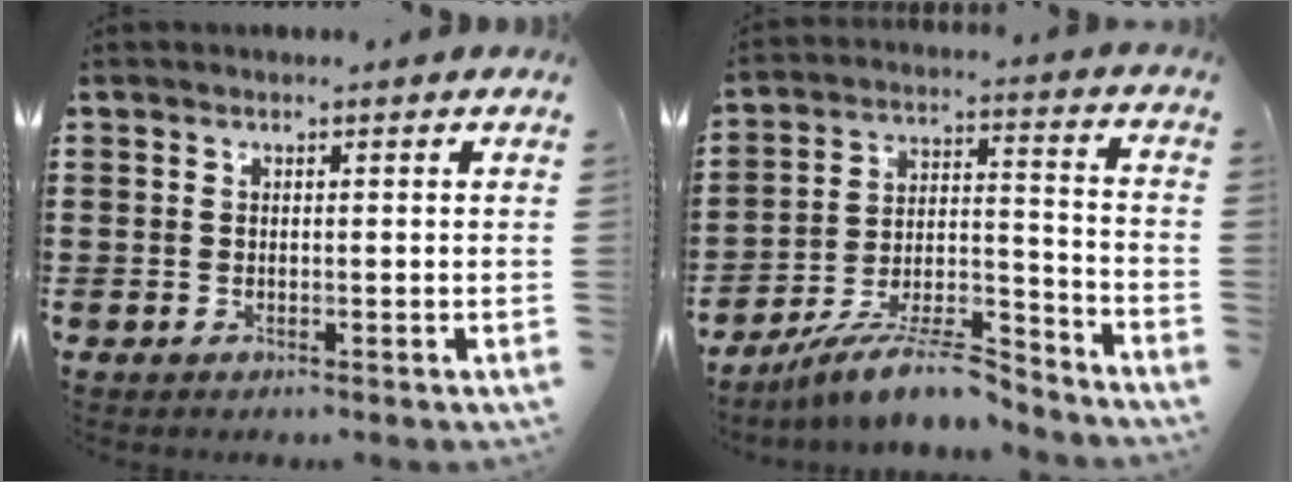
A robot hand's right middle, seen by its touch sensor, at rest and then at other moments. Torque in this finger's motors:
{"motor_torque": [2.02, 0.12, 0.18, 0.01]}